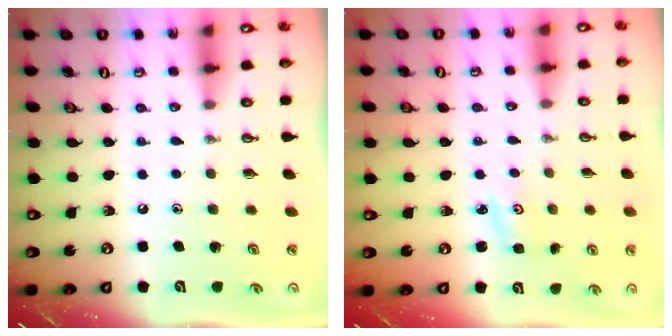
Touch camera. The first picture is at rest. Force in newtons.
{"total": 2.5, "press": 2.5, "slide": 0.3}